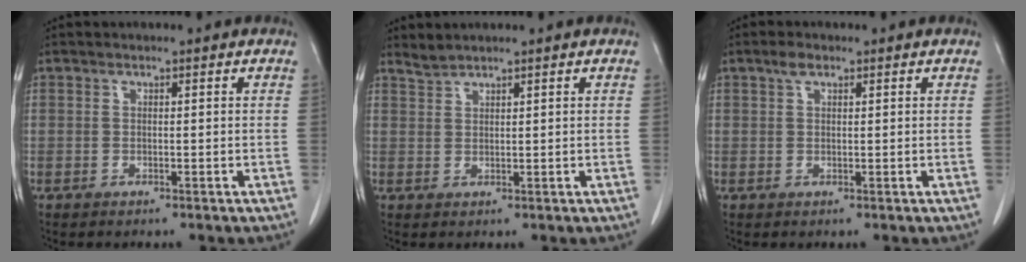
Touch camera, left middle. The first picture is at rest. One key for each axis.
{"total": 1.6, "fx": 1.6, "fy": -0.2, "fz": 0.1, "tx": -0.004, "ty": 0.002, "tz": 0.035}
{"total": 1.7, "fx": 1.1, "fy": 0.8, "fz": 1.1, "tx": -0.022, "ty": 0.006, "tz": 0.018}